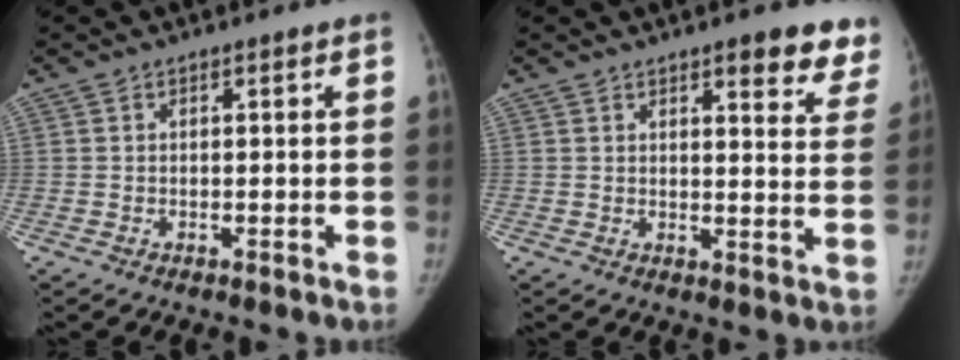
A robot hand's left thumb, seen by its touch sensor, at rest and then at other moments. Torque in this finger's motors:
{"motor_torque": [0.07, 0.00, 0.88, -0.46, 0.02]}